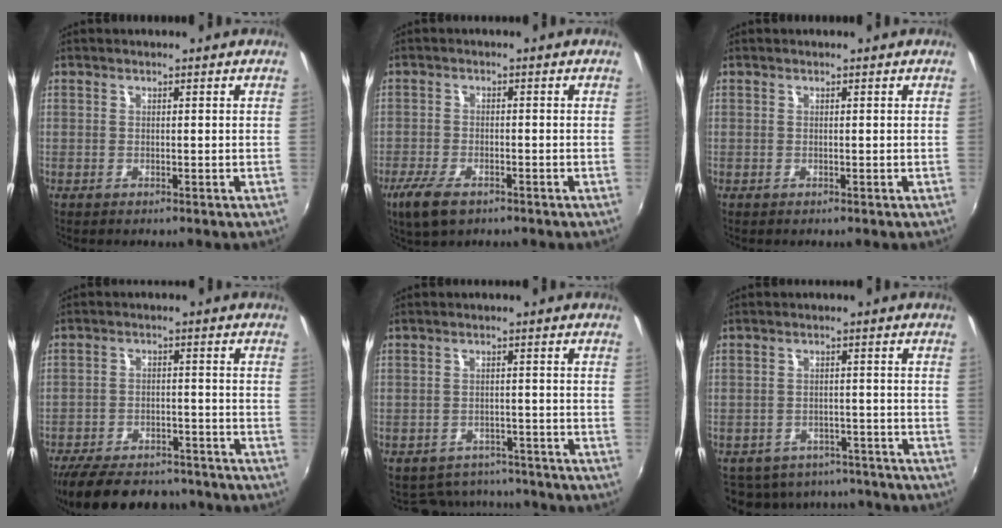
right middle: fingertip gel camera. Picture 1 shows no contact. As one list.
[{"total": 6.6, "force": [-4.3, 2.7, 4.3], "torque": [-0.111, -0.021, -0.079]}, {"total": 0.0}, {"total": 18.7, "force": [-15.4, 6.7, 8.1], "torque": [-0.177, -0.010, -0.220]}, {"total": 10.0, "force": [-8.7, 4.3, 2.0], "torque": [-0.056, 0.011, -0.112]}, {"total": 14.3, "force": [-11.8, 6.8, 4.2], "torque": [-0.102, 0.010, -0.149]}]